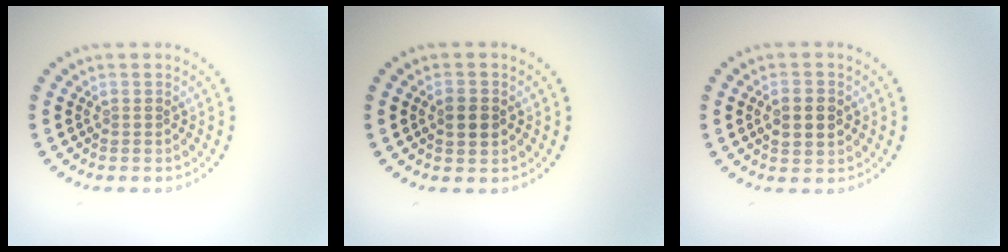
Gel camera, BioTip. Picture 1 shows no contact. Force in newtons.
{"total": 2.1, "press": 2.1, "slide": 0.1}
{"total": 3.1, "press": 3.1, "slide": 0.1}